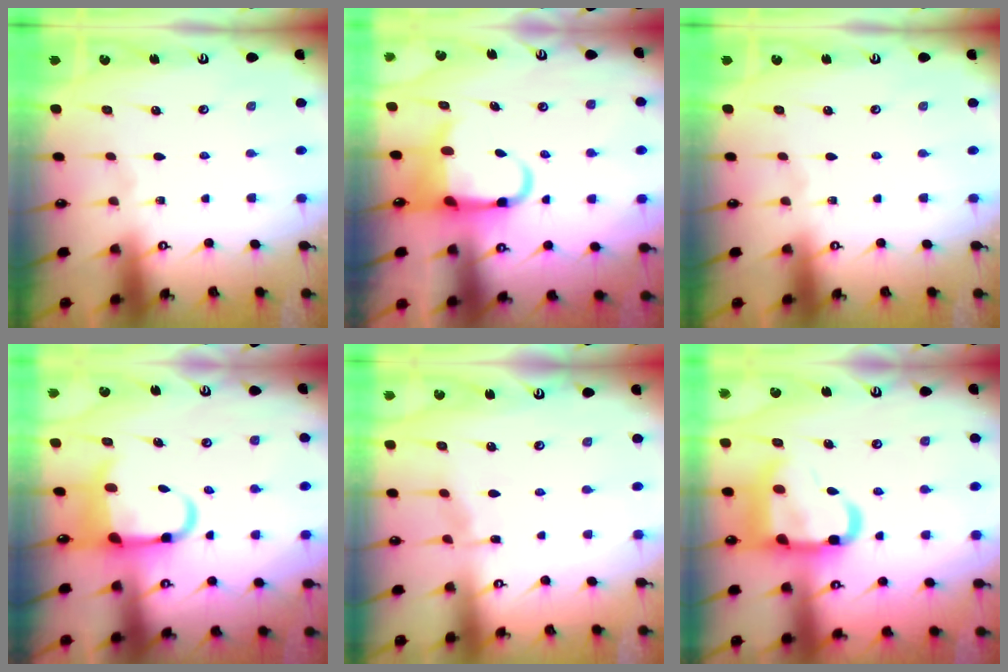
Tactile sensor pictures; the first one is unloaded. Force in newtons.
{"total": 8.0, "press": 7.9, "slide": 1.3}
{"total": 0.0}
{"total": 8.1, "press": 7.9, "slide": 2.1}
{"total": 4.7, "press": 4.6, "slide": 0.6}
{"total": 18.6, "press": 18.4, "slide": 2.1}